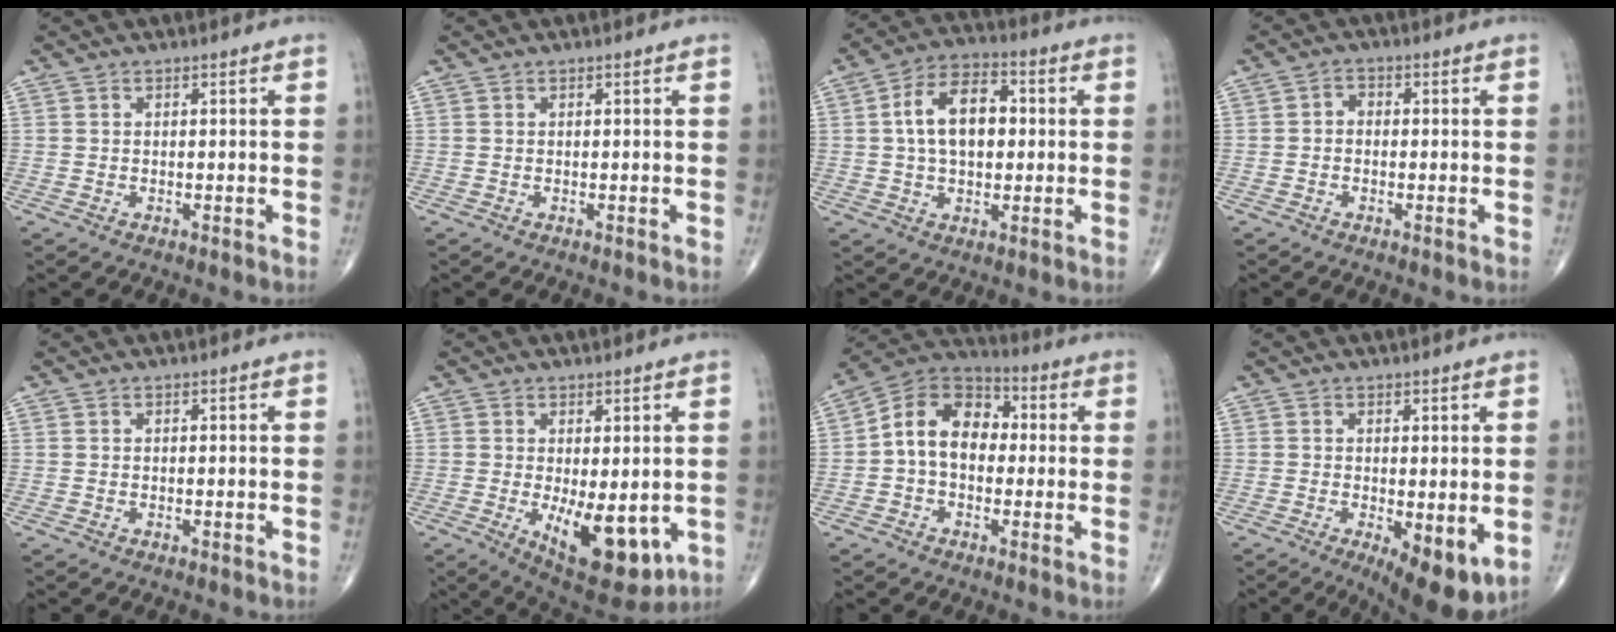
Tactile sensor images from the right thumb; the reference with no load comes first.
{"total": 0.0}
{"total": 12.0, "force": [1.3, 7.3, 9.5], "torque": [-0.153, 0.022, 0.016]}
{"total": 1.9, "force": [-0.3, 1.5, 1.2], "torque": [-0.011, 0.009, -0.014]}
{"total": 0.0}
{"total": 12.6, "force": [-2.5, 5.6, 11.0], "torque": [-0.139, -0.026, -0.016]}
{"total": 12.0, "force": [0.1, 8.6, 8.4], "torque": [-0.120, 0.037, -0.014]}
{"total": 8.8, "force": [-2.0, 3.2, 7.9], "torque": [-0.111, -0.023, -0.022]}